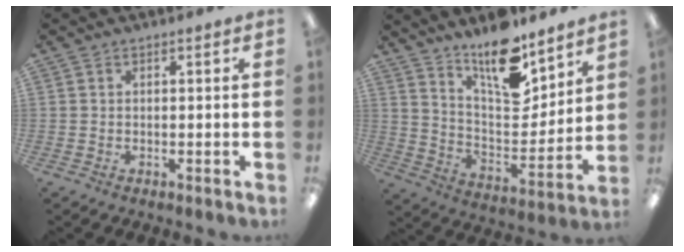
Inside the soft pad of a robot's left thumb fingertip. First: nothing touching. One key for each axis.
{"total": 15.5, "fx": 11.8, "fy": 5.6, "fz": 8.3, "tx": -0.133, "ty": -0.089, "tz": 0.205}